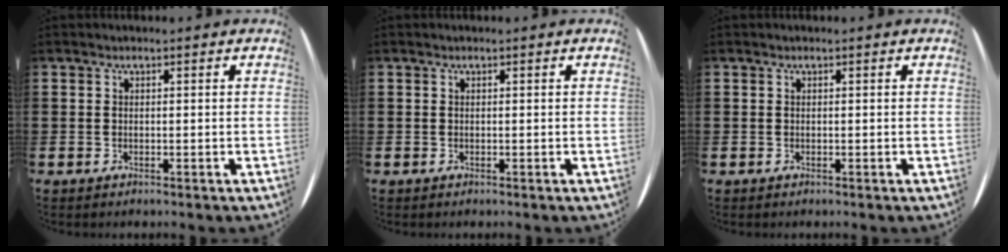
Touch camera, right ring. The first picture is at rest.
{"total": 0.0}
{"total": 0.0}